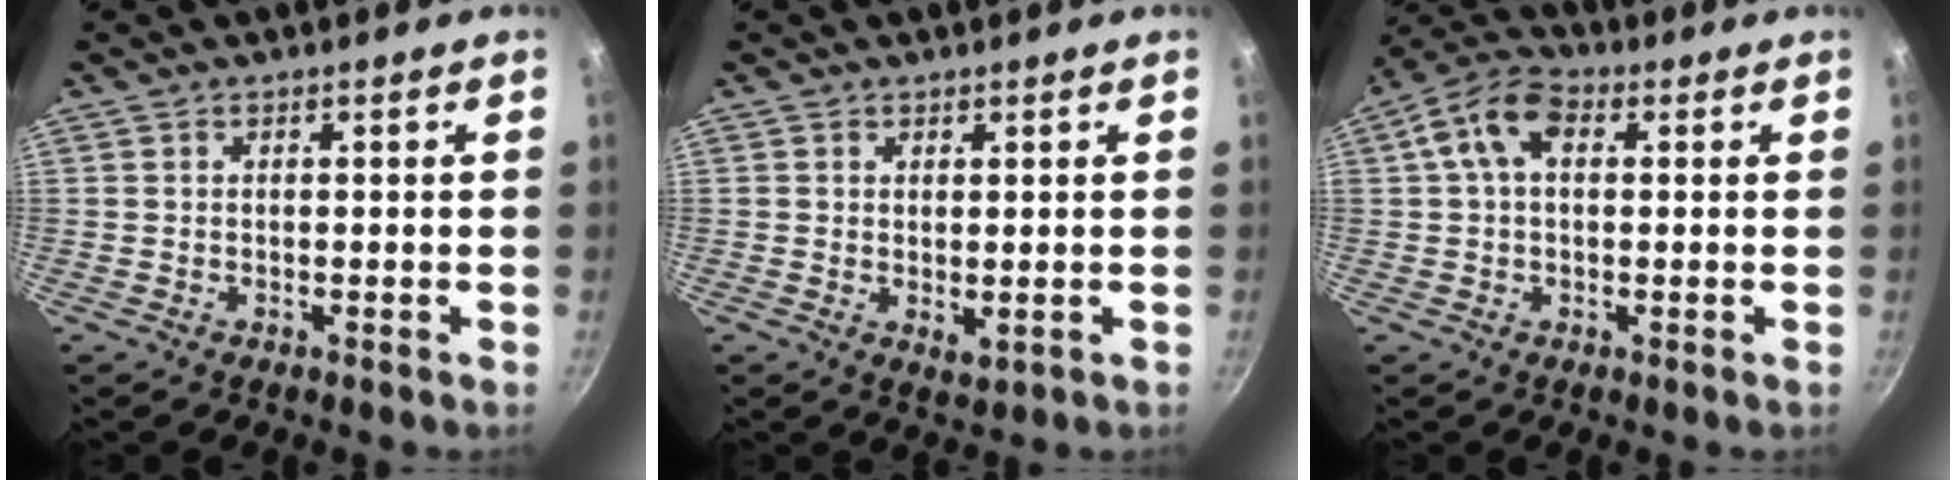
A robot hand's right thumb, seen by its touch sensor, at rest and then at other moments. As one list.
[{"total": 2.1, "force": [0.8, 1.2, 1.6], "torque": [-0.022, -0.014, 0.011]}, {"total": 9.0, "force": [2.1, 5.6, 6.7], "torque": [-0.128, 0.026, 0.023]}]